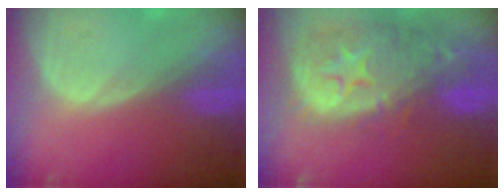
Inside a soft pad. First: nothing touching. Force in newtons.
{"total": 14.1, "press": 11.4, "slide": 8.4}